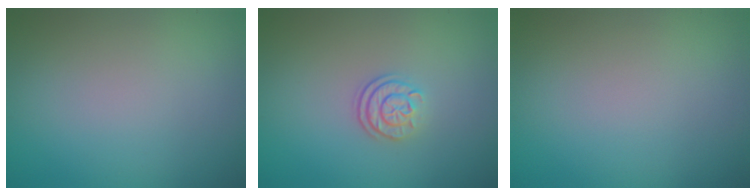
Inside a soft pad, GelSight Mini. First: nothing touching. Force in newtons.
{"total": 2.5, "press": 1.8, "slide": 1.6}
{"total": 0.0}